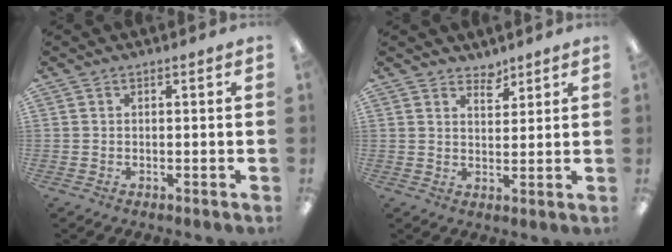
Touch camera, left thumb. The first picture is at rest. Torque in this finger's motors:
{"motor_torque": [0.02, -0.03, -0.39, 0.13, 0.03]}